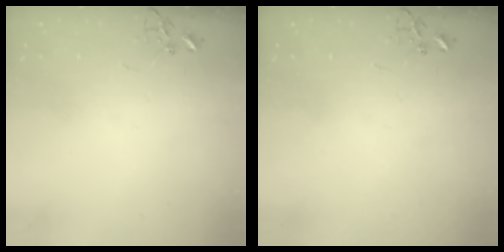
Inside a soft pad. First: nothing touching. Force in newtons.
{"total": 0.0}